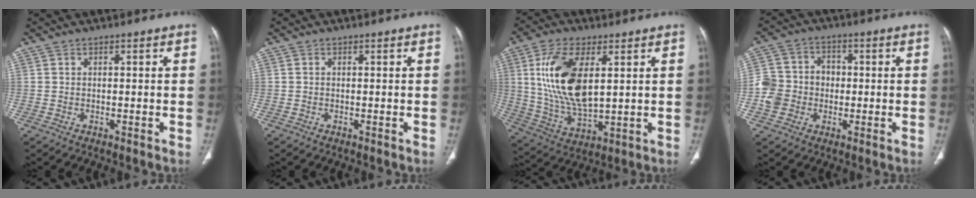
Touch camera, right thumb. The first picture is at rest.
{"total": 0.0}
{"total": 16.3, "force": [3.9, 7.8, 13.8], "torque": [-0.271, -0.019, 0.084]}
{"total": 8.8, "force": [-1.6, 8.0, 3.4], "torque": [-0.041, 0.031, -0.034]}